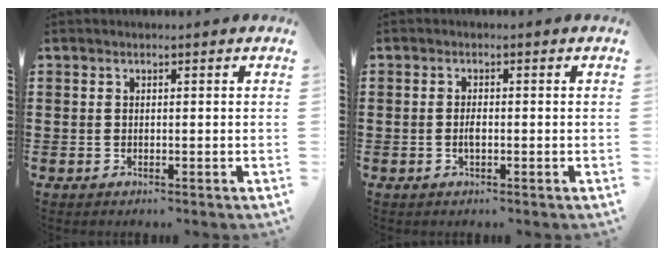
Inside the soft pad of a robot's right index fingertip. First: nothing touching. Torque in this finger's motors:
{"motor_torque": [2.14, 0.00, 0.18, 0.07]}